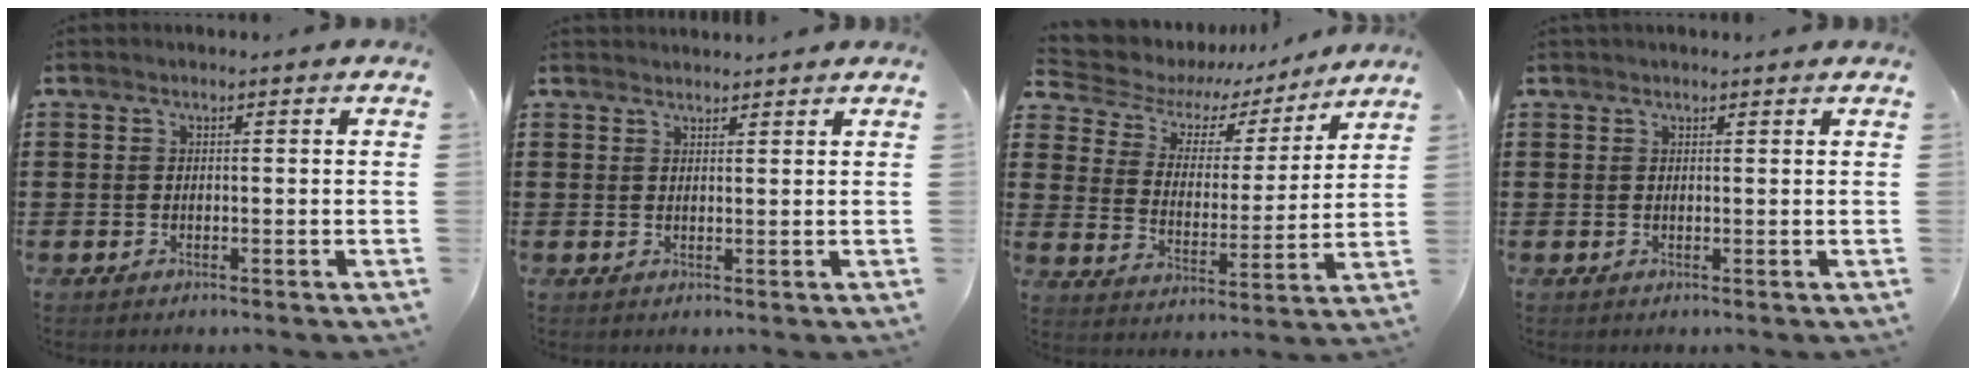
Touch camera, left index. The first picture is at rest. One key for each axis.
{"total": 1.5, "fx": 1.5, "fy": 0.3, "fz": -0.1, "tx": -0.002, "ty": 0.000, "tz": 0.030}
{"total": 5.4, "fx": 3.9, "fy": 3.3, "fz": 1.8, "tx": -0.062, "ty": -0.021, "tz": 0.062}
{"total": 0.8, "fx": 0.8, "fy": 0.2, "fz": 0.2, "tx": -0.006, "ty": 0.001, "tz": 0.016}